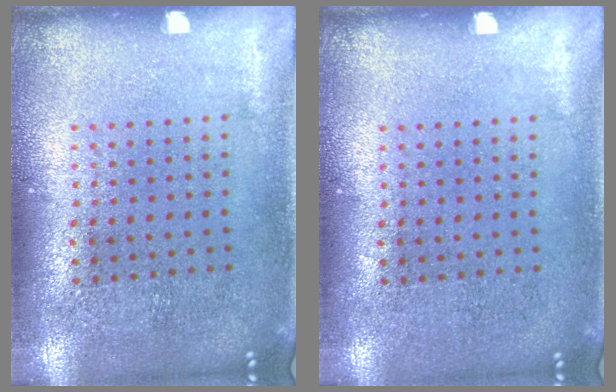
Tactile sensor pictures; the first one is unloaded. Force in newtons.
{"total": 0.0}